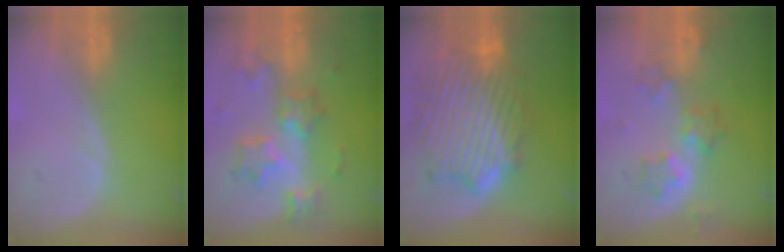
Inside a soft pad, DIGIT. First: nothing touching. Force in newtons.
{"total": 8.5, "press": 7.5, "slide": 4.0}
{"total": 13.3, "press": 13.3, "slide": 1.1}
{"total": 5.4, "press": 5.4, "slide": 0.6}